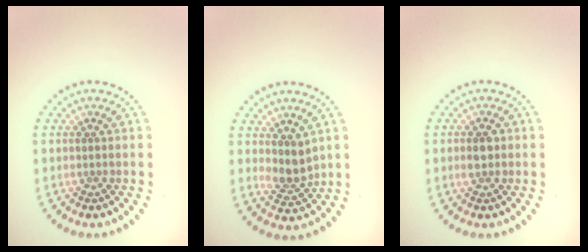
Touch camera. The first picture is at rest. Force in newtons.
{"total": 2.5, "press": 2.0, "slide": 1.5}
{"total": 2.2, "press": 2.2, "slide": 0.1}